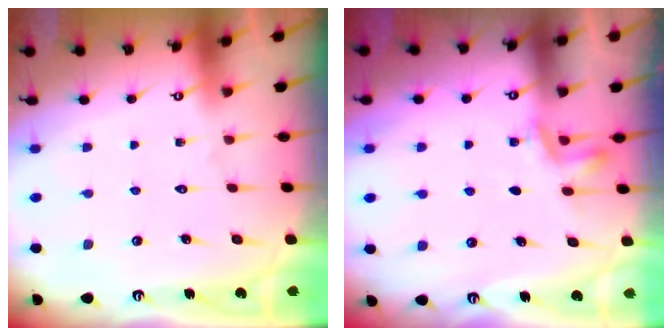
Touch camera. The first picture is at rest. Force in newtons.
{"total": 4.0, "press": 3.8, "slide": 1.0}